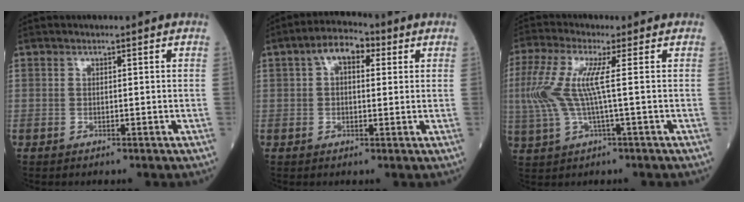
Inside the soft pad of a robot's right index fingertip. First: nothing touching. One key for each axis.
{"total": 6.0, "fx": 2.1, "fy": 3.1, "fz": 4.7, "tx": -0.080, "ty": 0.028, "tz": 0.030}
{"total": 8.3, "fx": 0.8, "fy": 0.9, "fz": 8.2, "tx": -0.207, "ty": 0.013, "tz": 0.014}